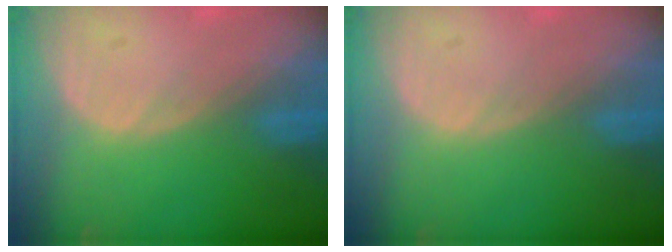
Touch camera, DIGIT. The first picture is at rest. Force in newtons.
{"total": 0.0}